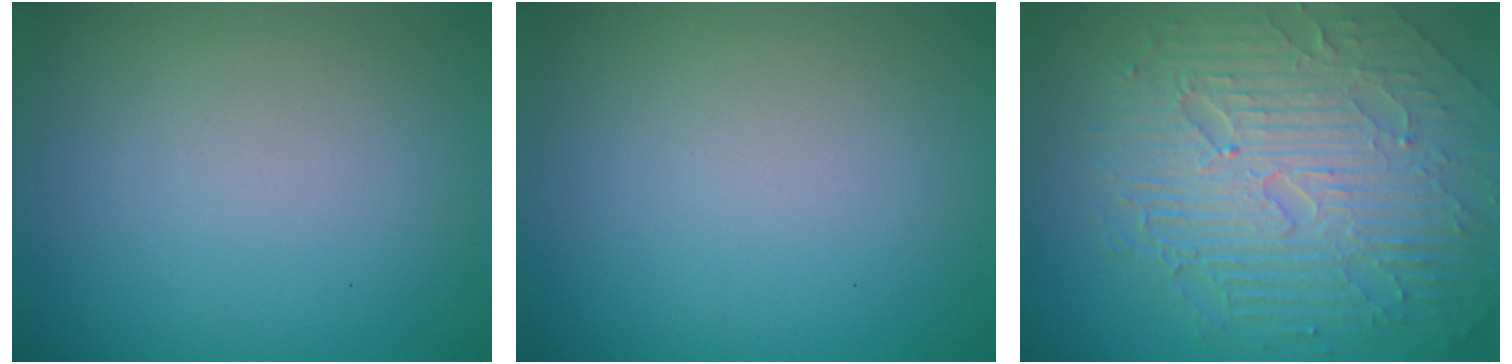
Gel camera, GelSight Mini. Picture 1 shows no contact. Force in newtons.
{"total": 0.0}
{"total": 9.8, "press": 6.5, "slide": 7.4}